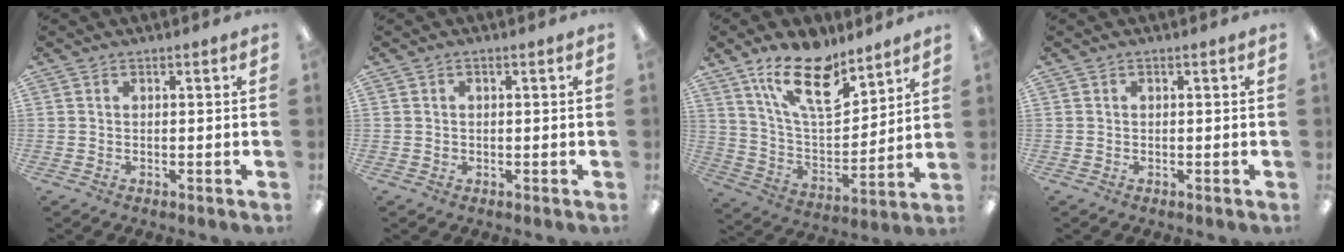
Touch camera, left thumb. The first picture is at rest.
{"total": 0.6, "force": [0.0, 0.6, 0.2], "torque": [-0.005, 0.002, 0.000]}
{"total": 18.3, "force": [12.6, 7.4, 10.9], "torque": [-0.193, -0.063, 0.221]}
{"total": 0.0}